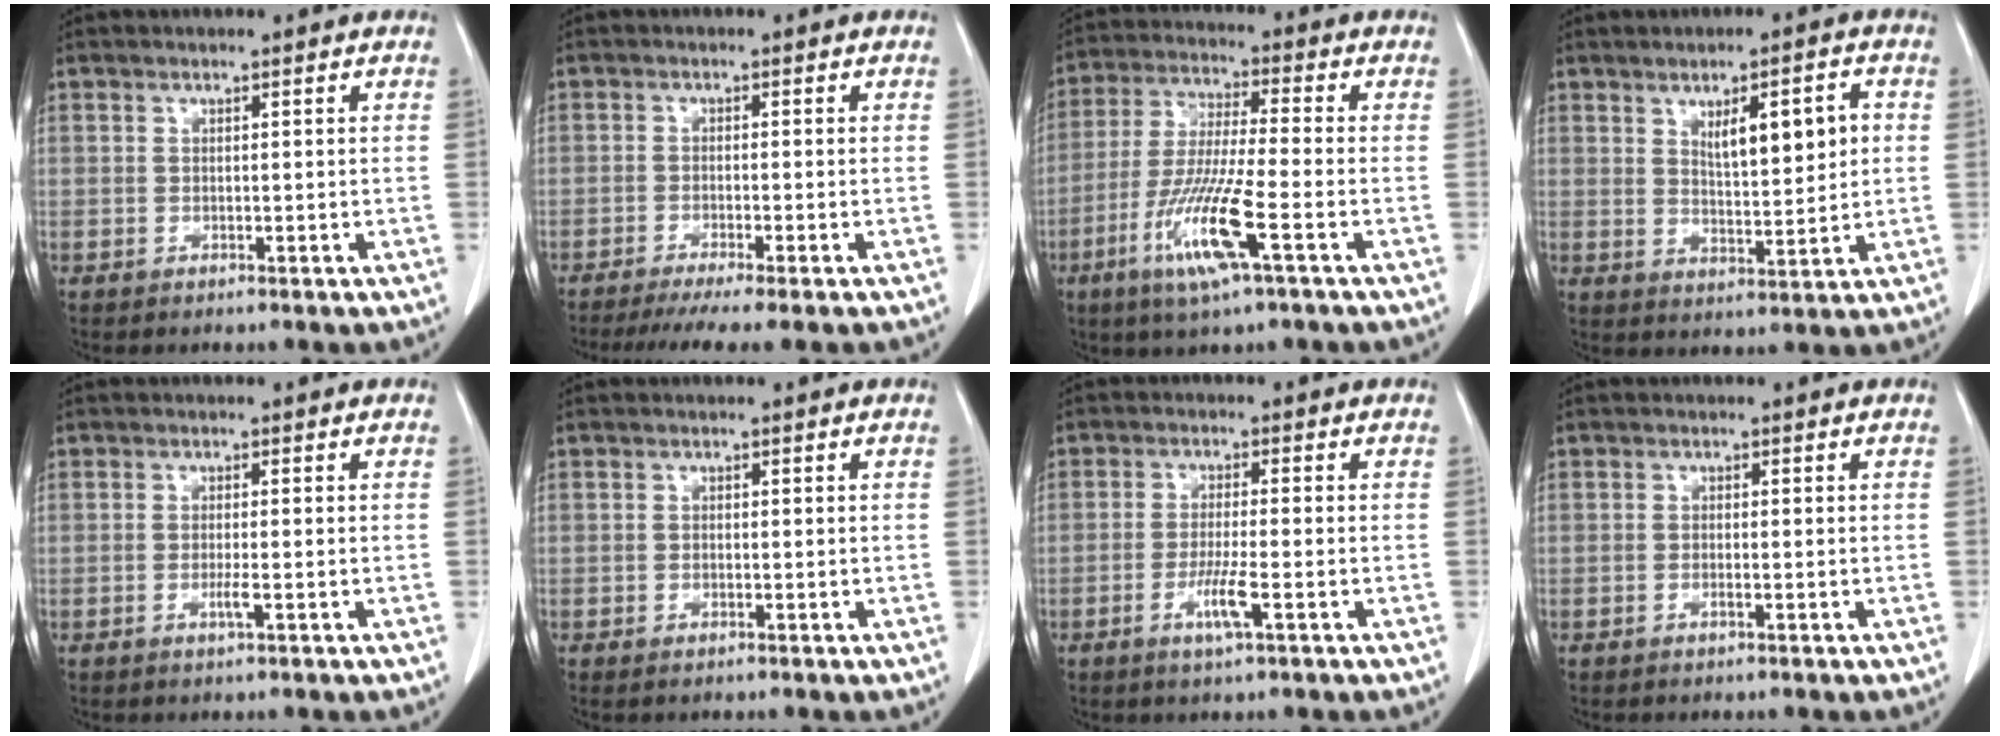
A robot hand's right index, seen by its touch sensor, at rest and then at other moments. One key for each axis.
{"total": 7.4, "fx": -6.0, "fy": -0.5, "fz": 4.3, "tx": -0.053, "ty": -0.016, "tz": -0.092}
{"total": 12.2, "fx": -5.1, "fy": 0.3, "fz": 11.1, "tx": -0.228, "ty": -0.022, "tz": -0.099}
{"total": 7.7, "fx": 2.1, "fy": 2.0, "fz": 7.2, "tx": -0.112, "ty": 0.004, "tz": 0.038}
{"total": 1.6, "fx": -0.6, "fy": -0.1, "fz": 1.5, "tx": -0.031, "ty": -0.004, "tz": -0.011}
{"total": 0.7, "fx": -0.5, "fy": 0.2, "fz": 0.4, "tx": -0.010, "ty": -0.001, "tz": -0.007}
{"total": 4.6, "fx": -1.9, "fy": -0.1, "fz": 4.2, "tx": -0.081, "ty": -0.009, "tz": -0.037}
{"total": 0.7, "fx": -0.4, "fy": 0.0, "fz": 0.6, "tx": -0.014, "ty": 0.000, "tz": -0.006}